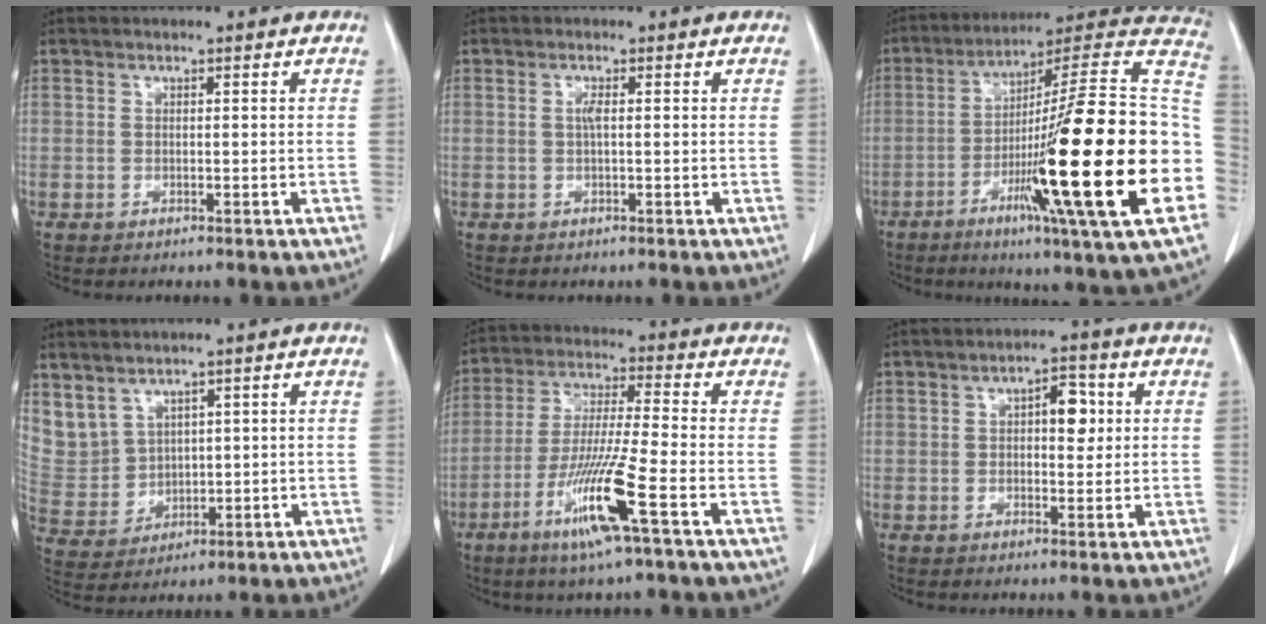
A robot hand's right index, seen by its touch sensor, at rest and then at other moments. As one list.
[{"total": 1.1, "force": [0.2, 0.2, 1.1], "torque": [-0.026, 0.001, 0.002]}, {"total": 31.7, "force": [-7.2, 0.5, 30.8], "torque": [-0.406, -0.024, -0.137]}, {"total": 9.8, "force": [5.6, 7.5, 2.8], "torque": [-0.091, 0.020, 0.145]}, {"total": 11.8, "force": [-5.4, -0.8, 10.5], "torque": [-0.208, -0.023, -0.106]}, {"total": 4.5, "force": [1.0, 2.1, 3.9], "torque": [-0.055, 0.010, 0.013]}]